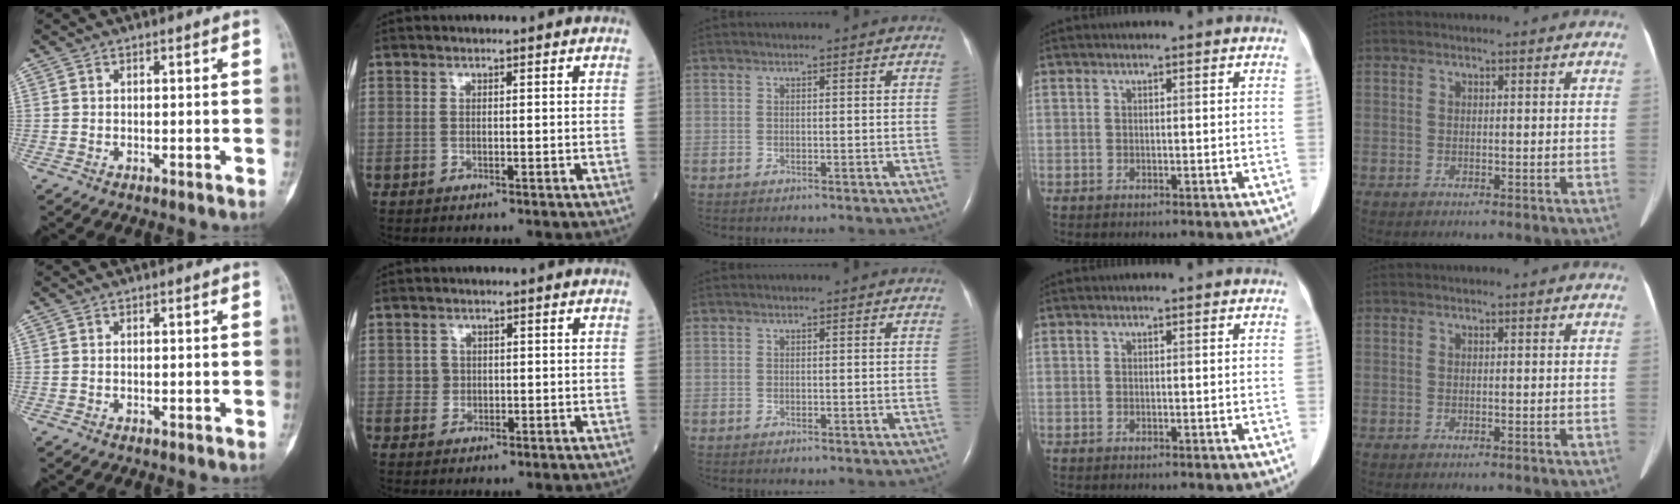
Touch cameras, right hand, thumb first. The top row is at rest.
{"index": {"total": 1.5, "force": [0.0, 1.5, 0.1], "torque": [0.001, 0.004, 0.000]}}